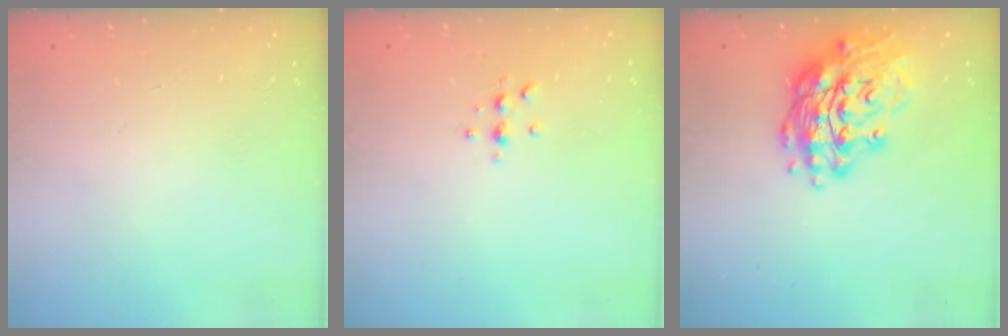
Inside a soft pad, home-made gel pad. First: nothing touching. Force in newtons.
{"total": 3.8, "press": 3.7, "slide": 0.4}
{"total": 16.9, "press": 16.6, "slide": 3.1}